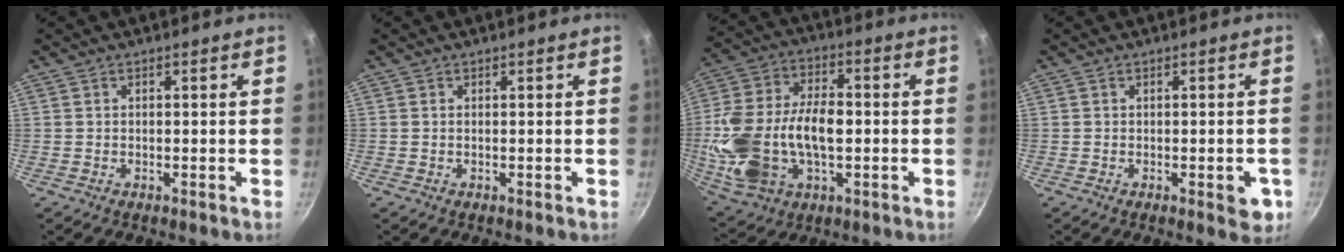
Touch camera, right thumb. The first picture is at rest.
{"total": 0.0}
{"total": 20.1, "force": [-1.9, 12.4, 15.7], "torque": [-0.301, 0.027, -0.027]}
{"total": 4.1, "force": [-1.3, 1.6, 3.6], "torque": [-0.033, 0.000, -0.016]}